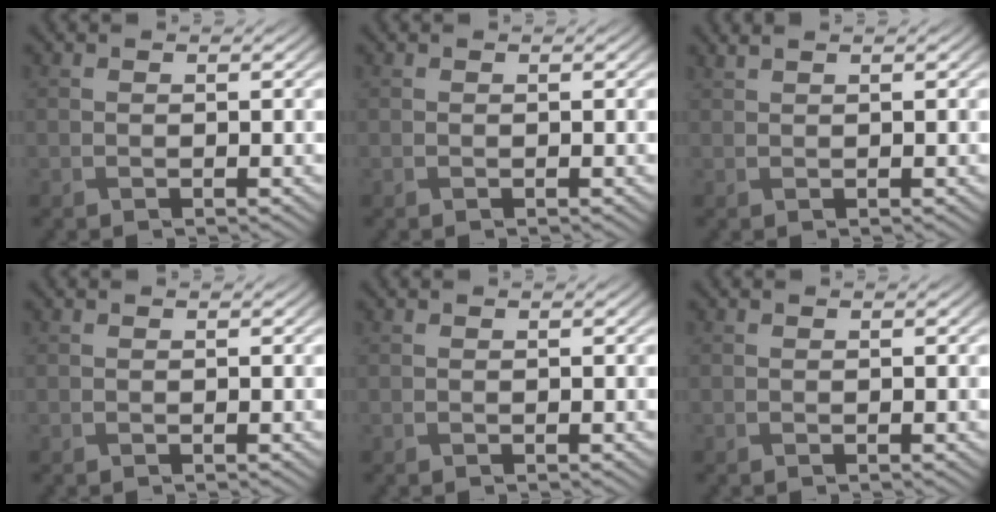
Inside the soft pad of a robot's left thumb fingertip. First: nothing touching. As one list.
[{"total": 0.0}, {"total": 0.8, "force": [0.7, 0.0, 0.3], "torque": [-0.011, 0.005, 0.014]}, {"total": 0.0}, {"total": 0.0}, {"total": 0.0}]